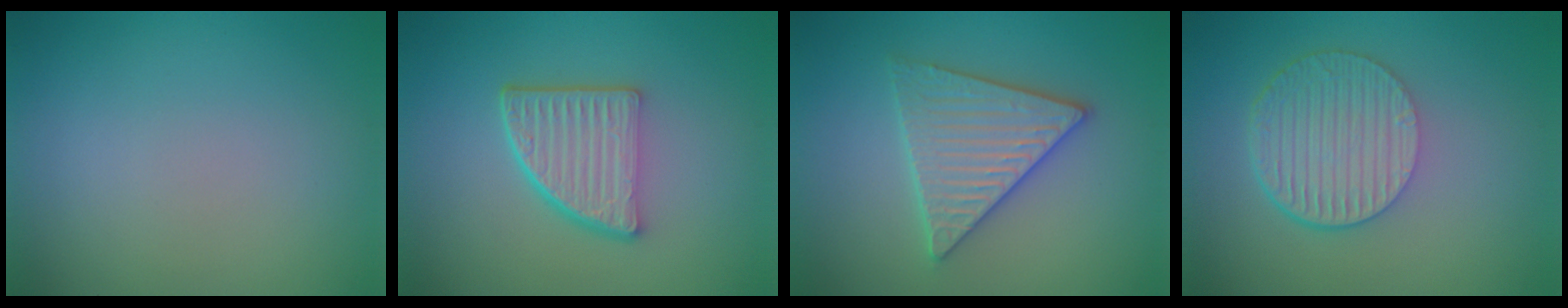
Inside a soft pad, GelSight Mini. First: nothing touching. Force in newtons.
{"total": 5.4, "press": 3.8, "slide": 3.8}
{"total": 5.3, "press": 5.3, "slide": 0.5}
{"total": 6.4, "press": 4.4, "slide": 4.6}